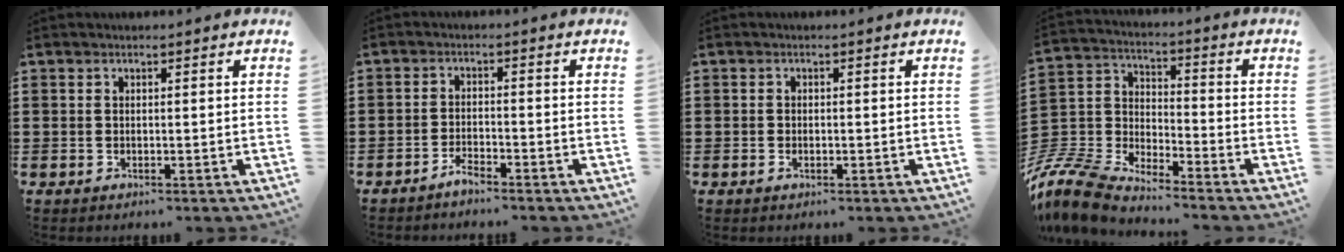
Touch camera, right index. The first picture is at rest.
{"total": 2.2, "force": [-2.2, 0.1, 0.5], "torque": [-0.014, 0.003, -0.043]}
{"total": 0.8, "force": [-0.3, 0.5, 0.5], "torque": [-0.011, -0.002, -0.006]}
{"total": 8.9, "force": [-8.4, 1.7, 2.2], "torque": [-0.095, -0.008, -0.183]}